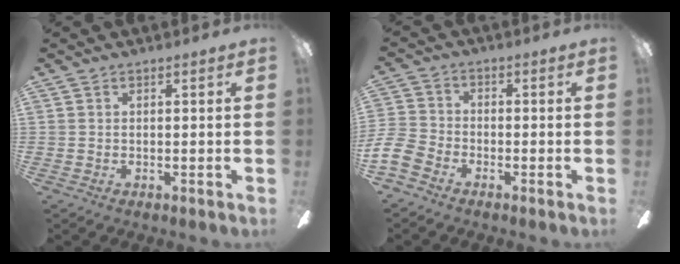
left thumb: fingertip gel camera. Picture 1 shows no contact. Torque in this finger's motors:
{"motor_torque": [-0.83, 1.24, 0.47, -0.27, 0.10]}